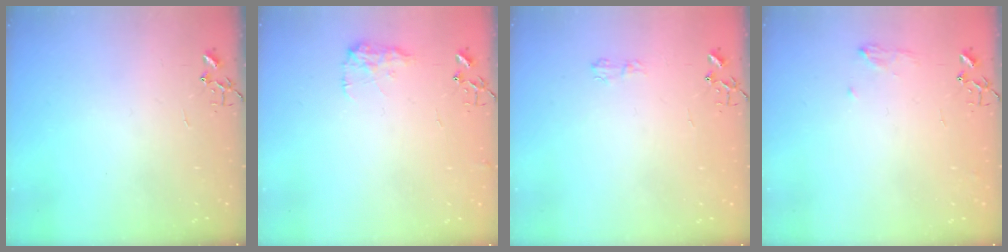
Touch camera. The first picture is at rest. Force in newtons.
{"total": 8.7, "press": 8.6, "slide": 0.5}
{"total": 5.0, "press": 5.0, "slide": 0.6}
{"total": 7.0, "press": 7.0, "slide": 0.8}